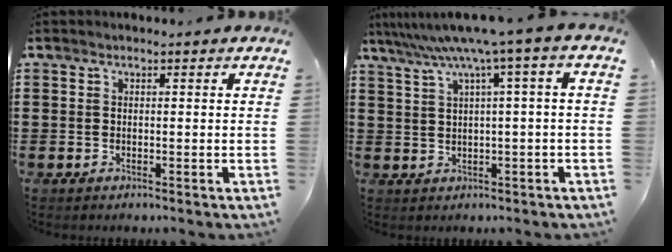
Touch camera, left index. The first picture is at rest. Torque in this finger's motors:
{"motor_torque": [0.36, 0.05, 0.50, 0.12]}